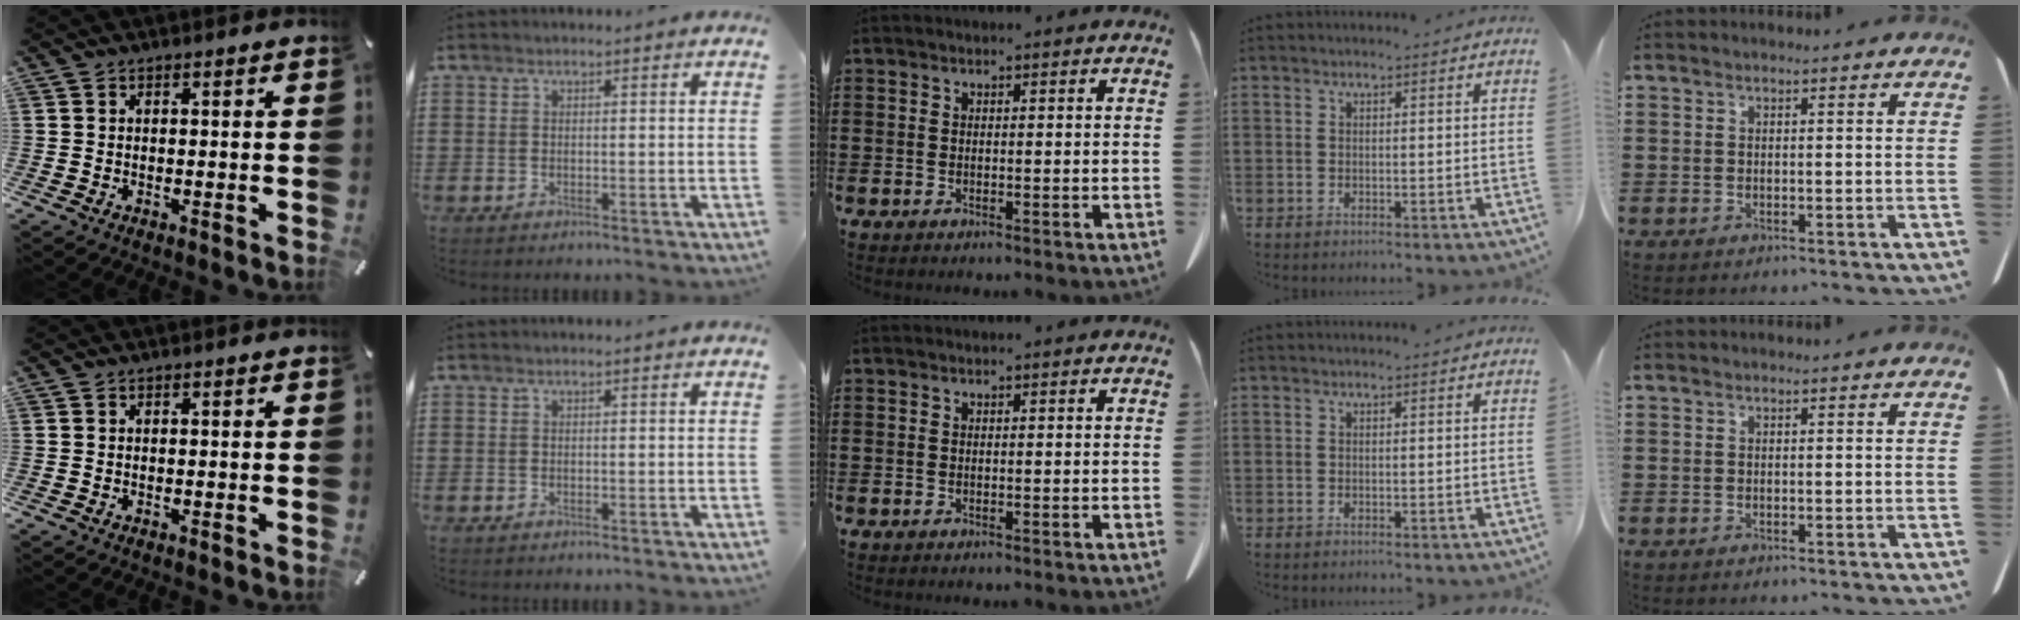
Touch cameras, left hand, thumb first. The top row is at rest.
{}